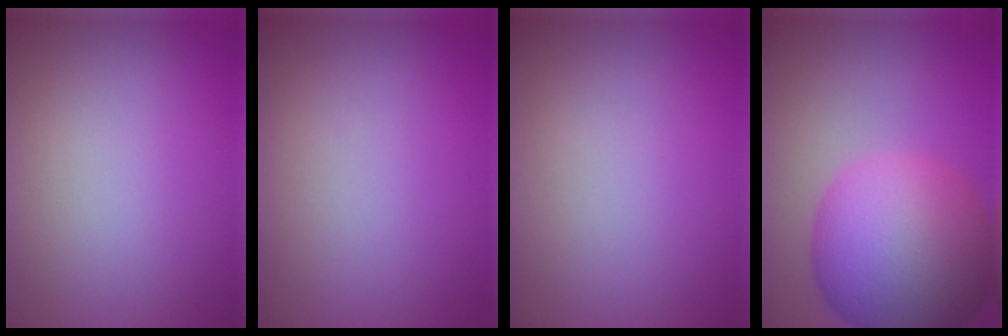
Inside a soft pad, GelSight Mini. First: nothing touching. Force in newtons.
{"total": 0.0}
{"total": 0.0}
{"total": 13.1, "press": 13.1, "slide": 0.3}